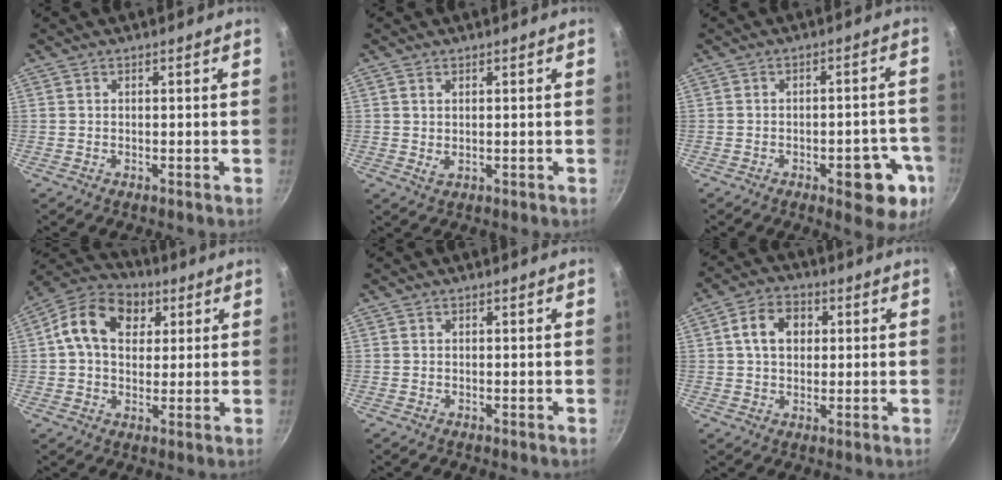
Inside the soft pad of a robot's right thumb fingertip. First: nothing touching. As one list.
[{"total": 1.5, "force": [0.5, 0.8, 1.1], "torque": [-0.019, -0.007, 0.009]}, {"total": 10.7, "force": [-4.3, 4.7, 8.6], "torque": [-0.063, 0.022, -0.049]}, {"total": 13.4, "force": [3.9, 9.8, 8.3], "torque": [-0.118, 0.010, 0.045]}, {"total": 0.0}, {"total": 7.9, "force": [1.7, 5.9, 4.9], "torque": [-0.063, 0.010, 0.020]}]